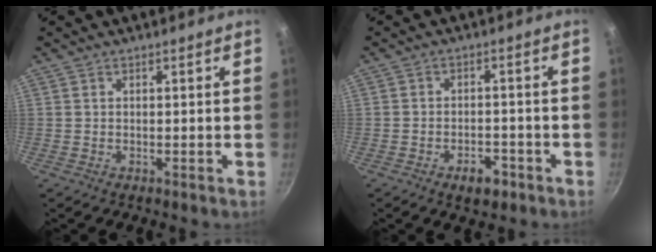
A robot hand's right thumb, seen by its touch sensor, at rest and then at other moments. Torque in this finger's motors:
{"motor_torque": [-0.30, 0.03, -0.22, 0.11, 0.00]}